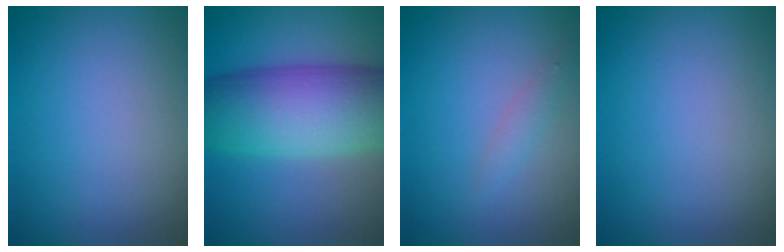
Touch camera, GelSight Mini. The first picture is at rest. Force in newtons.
{"total": 11.4, "press": 11.4, "slide": 0.4}
{"total": 1.1, "press": 1.1, "slide": 0.1}
{"total": 0.0}